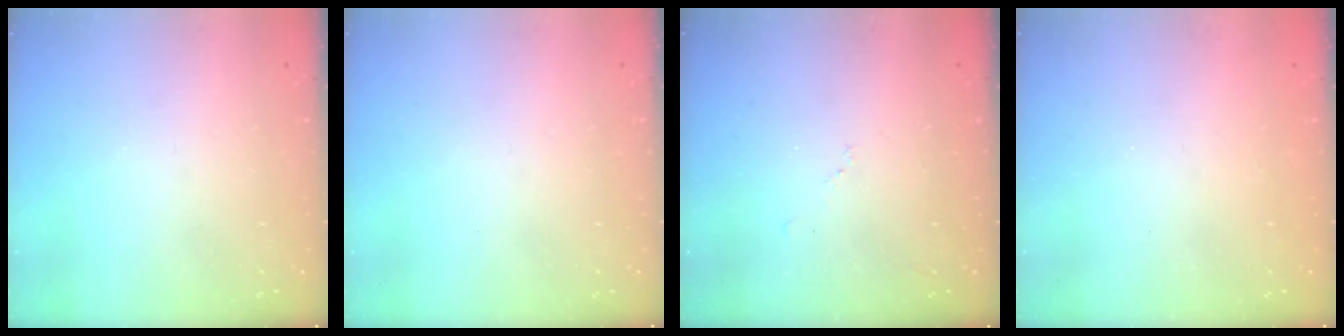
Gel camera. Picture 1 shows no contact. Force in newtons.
{"total": 0.0}
{"total": 7.3, "press": 7.3, "slide": 0.6}
{"total": 0.9, "press": 0.9, "slide": 0.3}